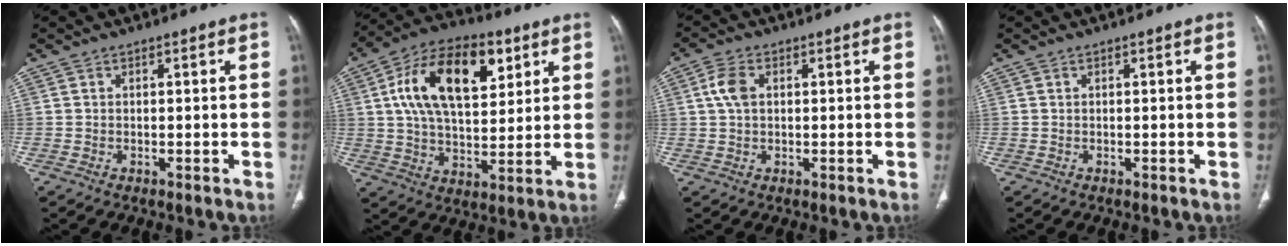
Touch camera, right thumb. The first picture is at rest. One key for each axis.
{"total": 20.1, "fx": 6.8, "fy": 10.9, "fz": 15.4, "tx": -0.237, "ty": -0.006, "tz": 0.111}
{"total": 4.5, "fx": 1.0, "fy": 2.9, "fz": 3.4, "tx": -0.077, "ty": 0.008, "tz": 0.018}
{"total": 0.0}